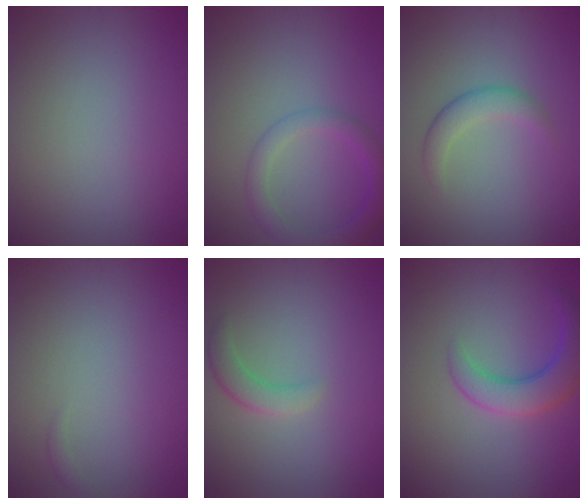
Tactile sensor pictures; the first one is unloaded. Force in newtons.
{"total": 3.1, "press": 3.1, "slide": 0.3}
{"total": 2.5, "press": 2.5, "slide": 0.0}
{"total": 0.5, "press": 0.5, "slide": 0.0}
{"total": 2.2, "press": 2.2, "slide": 0.1}
{"total": 4.8, "press": 4.8, "slide": 0.2}